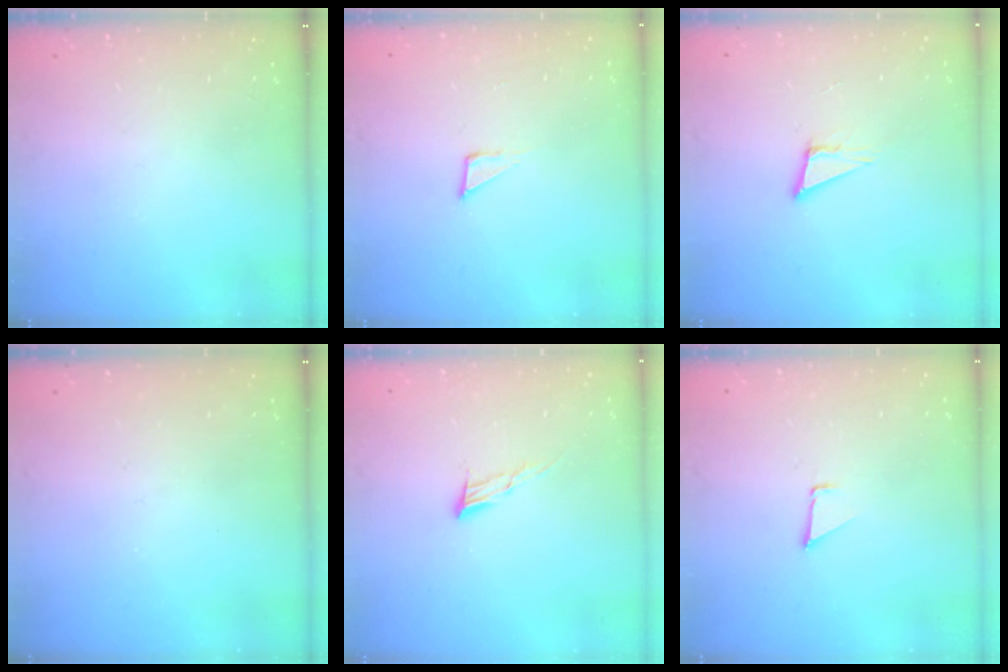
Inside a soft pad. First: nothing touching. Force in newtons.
{"total": 2.1, "press": 2.1, "slide": 0.1}
{"total": 4.9, "press": 3.8, "slide": 3.0}
{"total": 0.0}
{"total": 6.9, "press": 6.8, "slide": 1.2}
{"total": 0.7, "press": 0.7, "slide": 0.1}